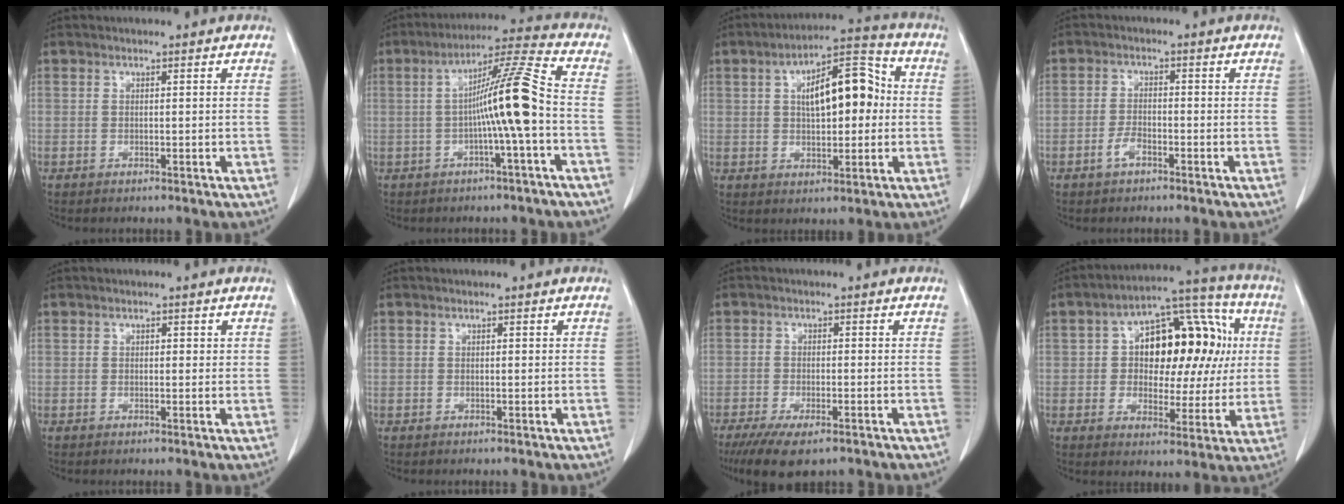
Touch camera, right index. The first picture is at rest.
{"total": 10.5, "force": [-1.4, -1.1, 10.4], "torque": [-0.175, 0.018, -0.028]}
{"total": 12.2, "force": [1.6, 5.0, 11.0], "torque": [-0.175, 0.035, 0.025]}
{"total": 2.5, "force": [-1.5, 1.1, 1.7], "torque": [-0.031, 0.004, -0.028]}
{"total": 1.2, "force": [0.4, 0.8, 0.8], "torque": [-0.006, 0.000, 0.005]}
{"total": 0.0}
{"total": 8.0, "force": [-5.5, 2.4, 5.3], "torque": [-0.084, -0.017, -0.086]}
{"total": 16.6, "force": [2.7, 9.1, 13.7], "torque": [-0.180, 0.054, 0.041]}